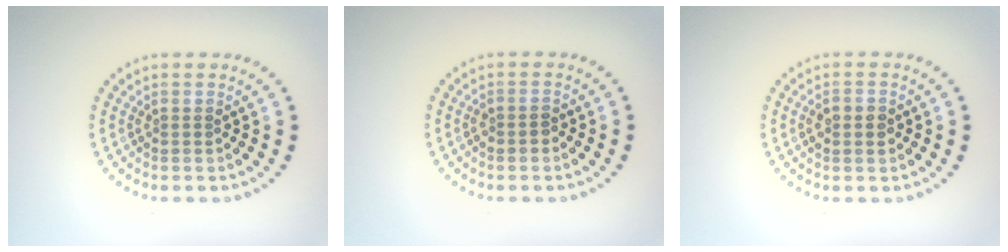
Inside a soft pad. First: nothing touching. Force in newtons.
{"total": 0.9, "press": 0.8, "slide": 0.4}
{"total": 2.3, "press": 2.3, "slide": 0.2}